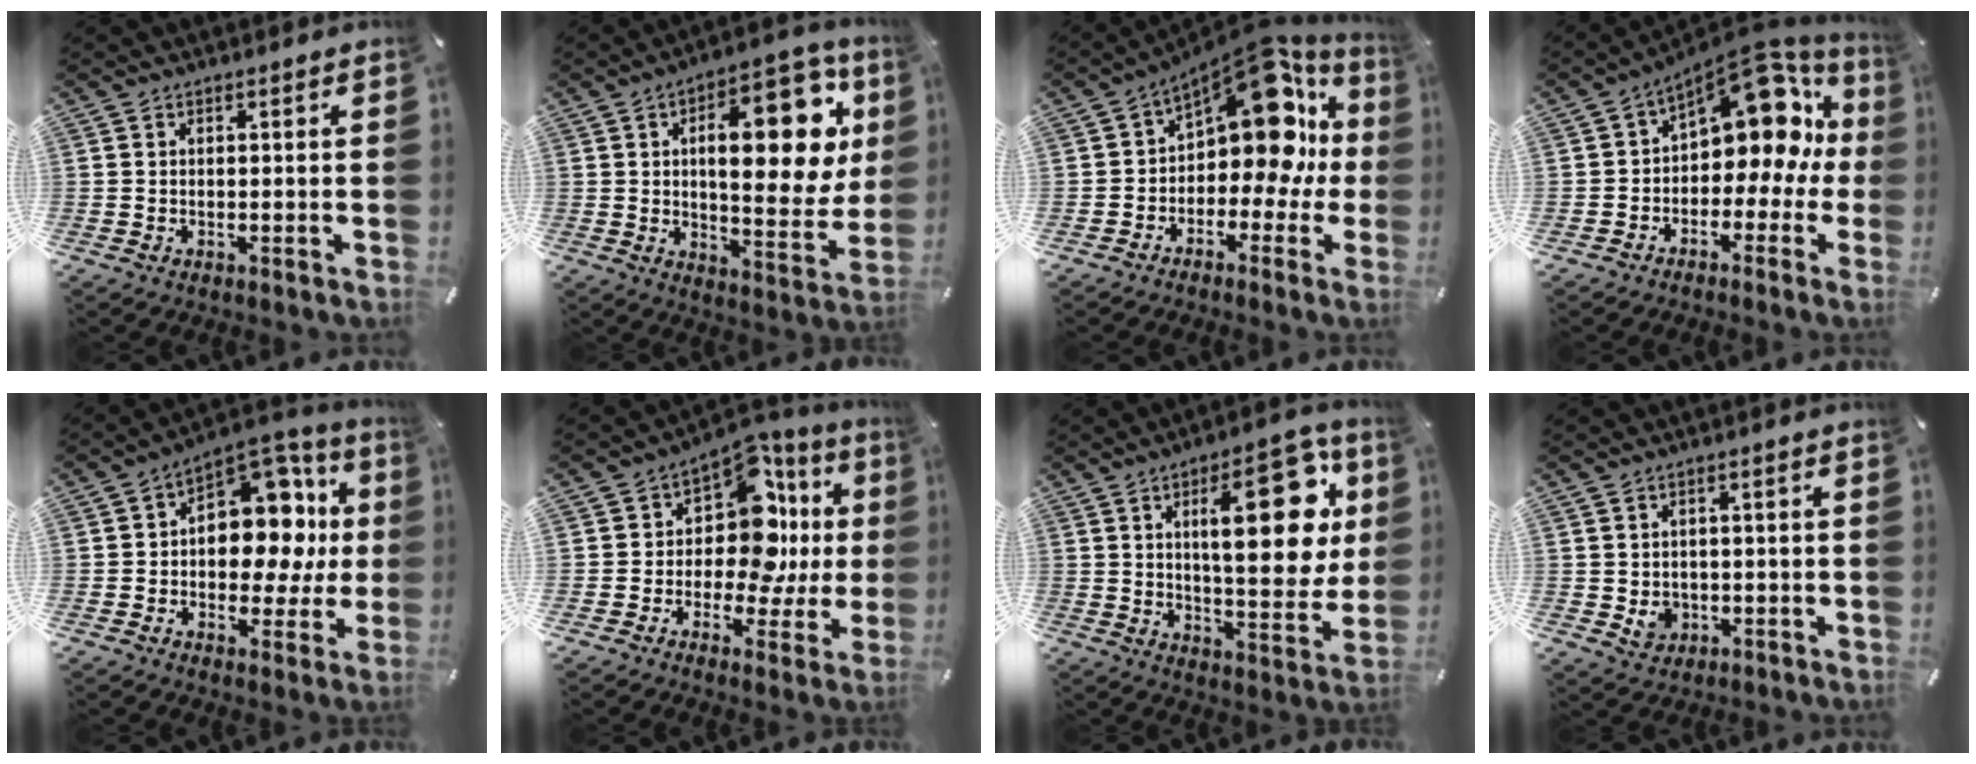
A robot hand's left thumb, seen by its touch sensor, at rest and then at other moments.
{"total": 22.2, "force": [6.8, 10.0, 18.6], "torque": [-0.241, -0.029, 0.102]}
{"total": 16.1, "force": [6.1, 8.9, 12.0], "torque": [-0.178, -0.046, 0.099]}
{"total": 13.6, "force": [6.5, 7.7, 9.1], "torque": [-0.127, -0.061, 0.110]}
{"total": 13.9, "force": [2.2, 10.6, 8.8], "torque": [-0.100, -0.036, 0.043]}
{"total": 14.0, "force": [3.2, 9.1, 10.1], "torque": [-0.152, -0.040, 0.052]}
{"total": 23.0, "force": [7.3, 9.1, 19.8], "torque": [-0.271, -0.021, 0.104]}
{"total": 4.2, "force": [-0.6, 3.8, 1.6], "torque": [-0.020, -0.002, -0.012]}